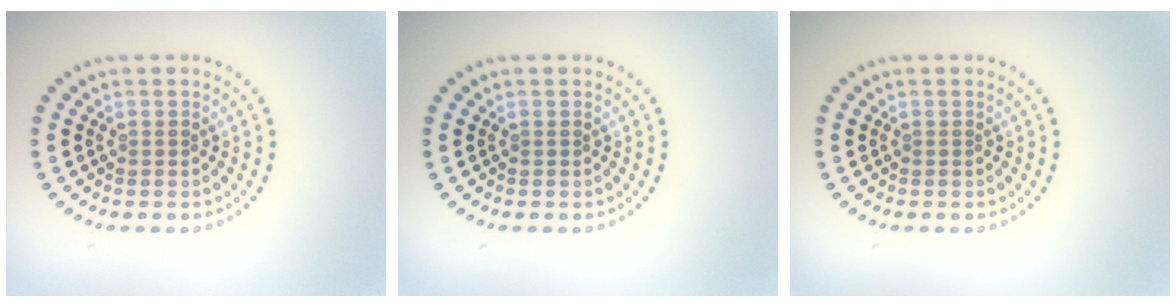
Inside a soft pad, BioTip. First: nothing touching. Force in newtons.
{"total": 0.0}
{"total": 0.0}